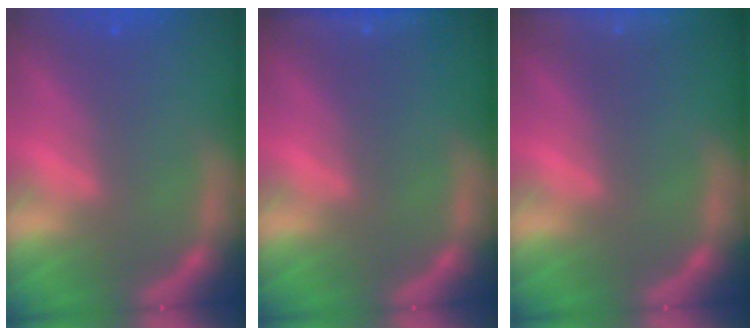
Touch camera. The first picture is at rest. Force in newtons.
{"total": 2.4}
{"total": 6.5}